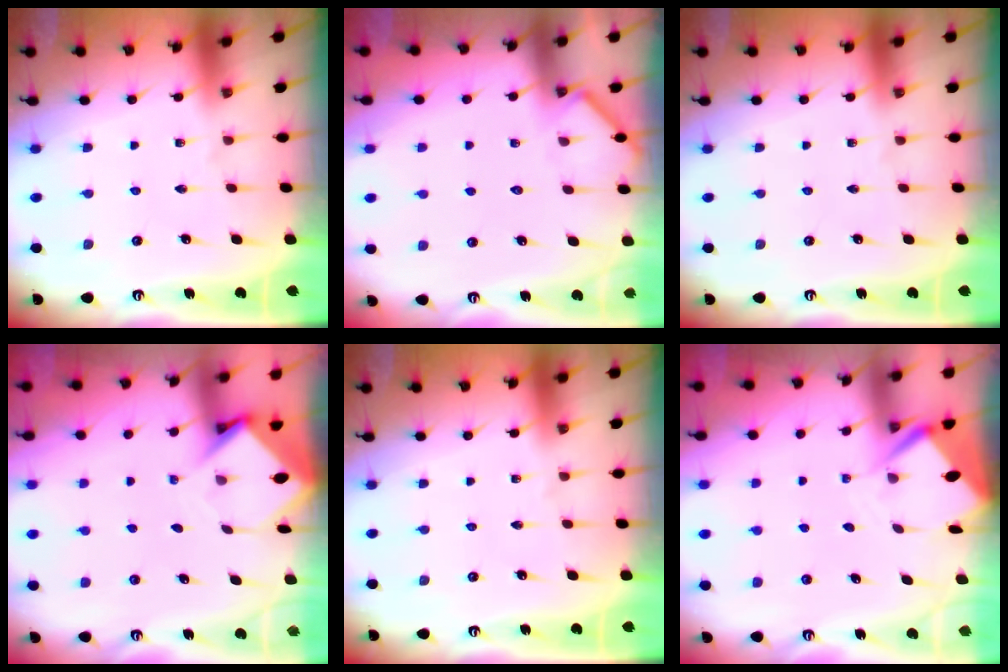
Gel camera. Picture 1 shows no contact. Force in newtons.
{"total": 2.8, "press": 2.8, "slide": 0.4}
{"total": 0.0}
{"total": 4.0, "press": 4.0, "slide": 0.2}
{"total": 0.0}
{"total": 3.6, "press": 3.6, "slide": 0.4}